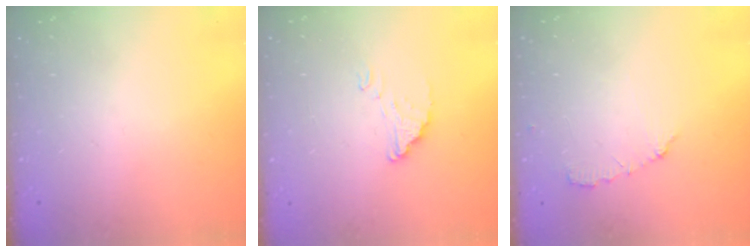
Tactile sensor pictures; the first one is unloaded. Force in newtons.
{"total": 1.8, "press": 1.8, "slide": 0.0}
{"total": 6.0, "press": 6.0, "slide": 0.3}